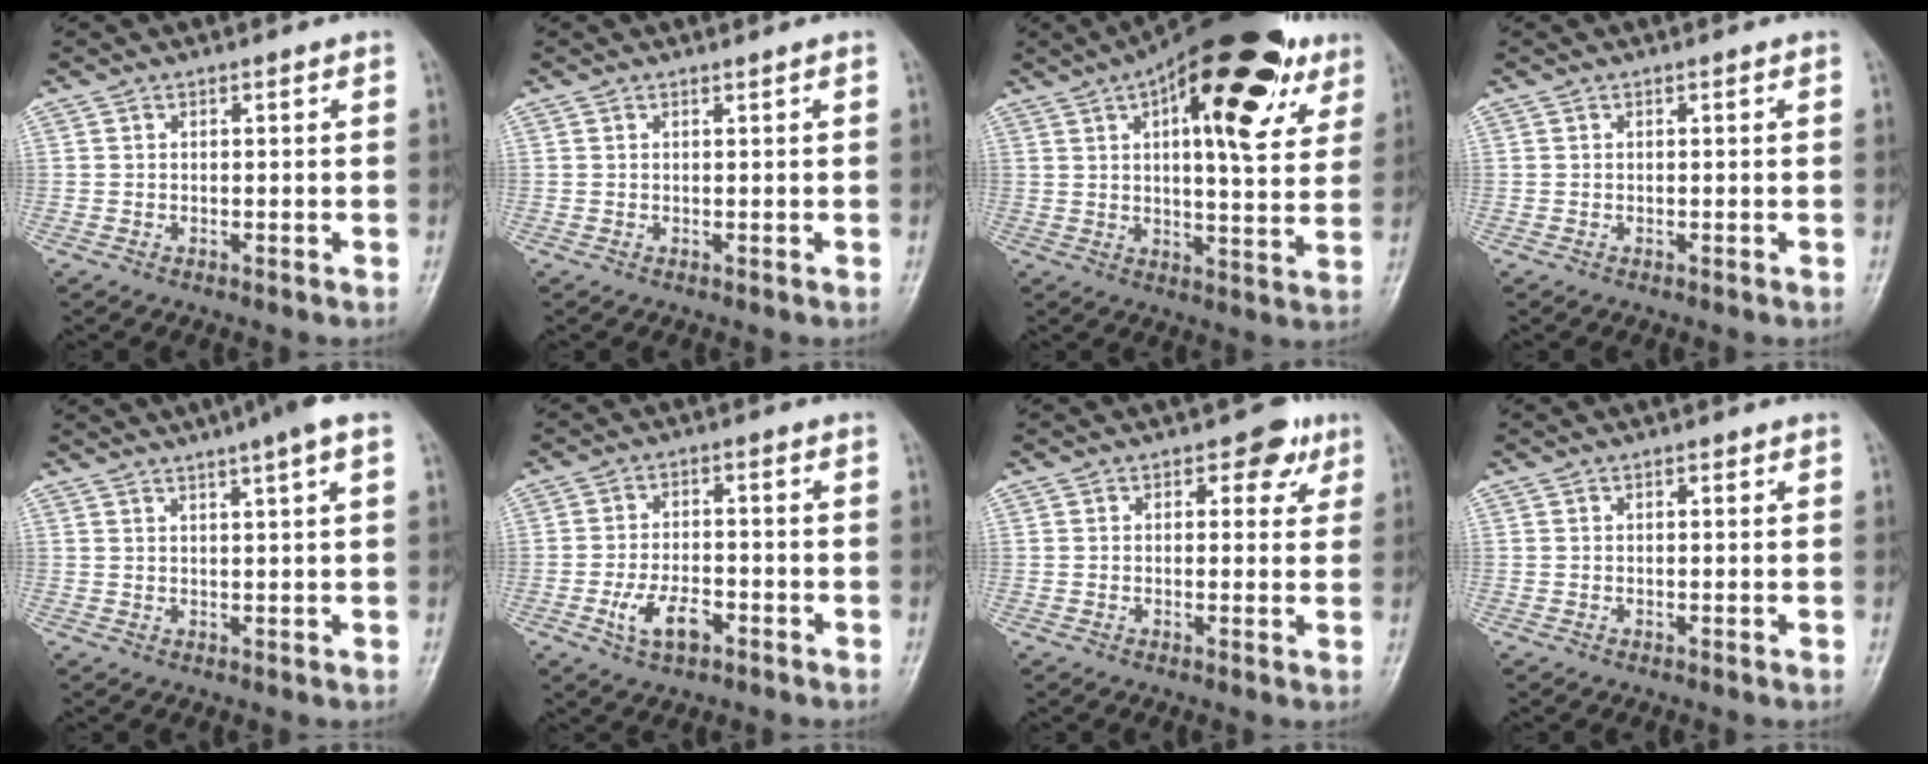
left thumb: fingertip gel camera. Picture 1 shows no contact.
{"total": 0.0}
{"total": 24.6, "force": [11.1, 9.6, 19.8], "torque": [-0.255, -0.004, 0.156]}
{"total": 0.0}
{"total": 6.6, "force": [4.1, 0.2, 5.1], "torque": [-0.073, 0.016, 0.060]}
{"total": 6.8, "force": [-3.1, 3.6, 4.9], "torque": [-0.086, 0.019, -0.056]}
{"total": 5.2, "force": [2.3, 3.2, 3.4], "torque": [-0.005, -0.002, 0.019]}
{"total": 0.9, "force": [0.3, 0.6, 0.7], "torque": [-0.004, 0.003, 0.002]}